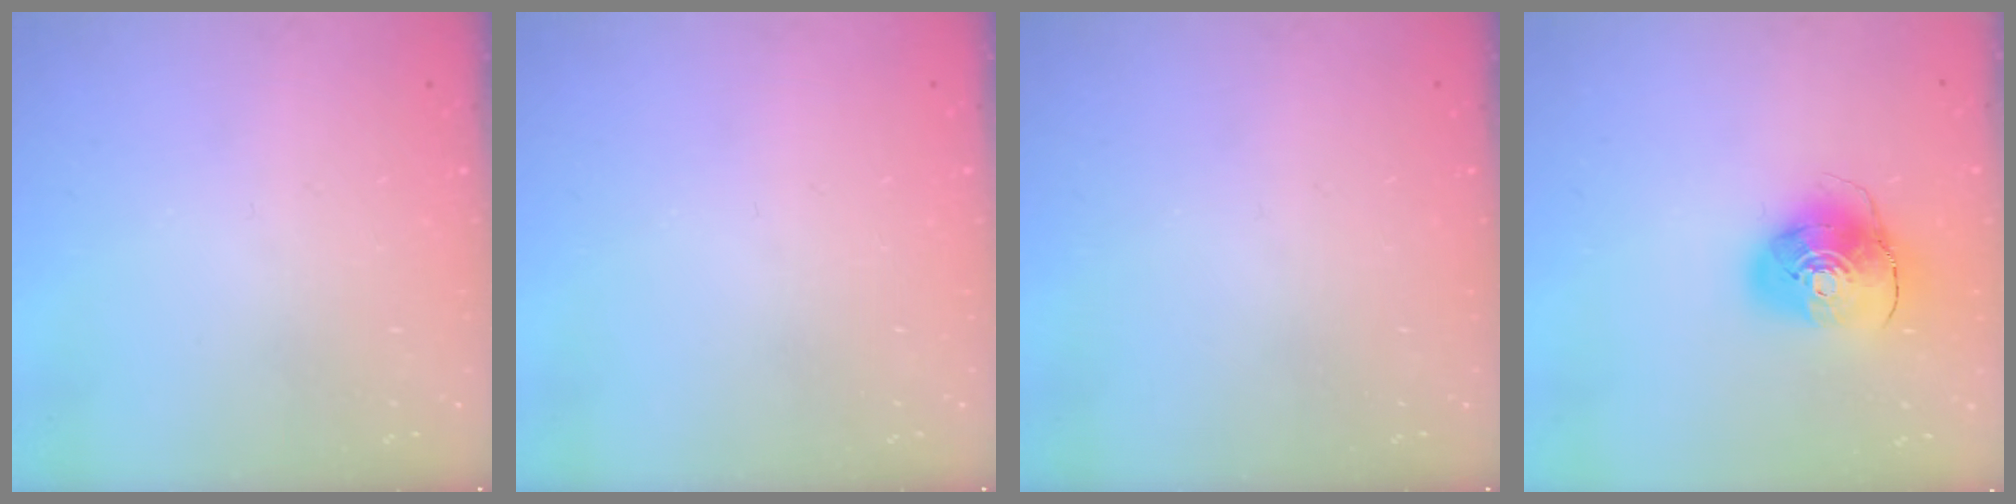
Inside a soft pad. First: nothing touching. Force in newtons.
{"total": 0.0}
{"total": 0.0}
{"total": 9.9, "press": 9.8, "slide": 1.4}